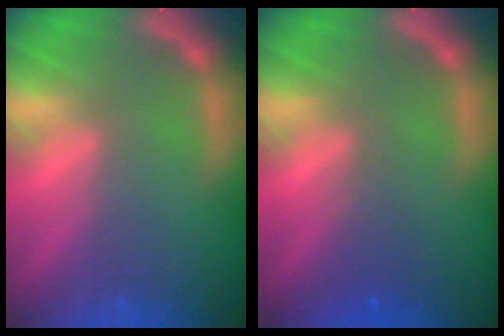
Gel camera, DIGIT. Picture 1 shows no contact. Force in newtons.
{"total": 1.5}